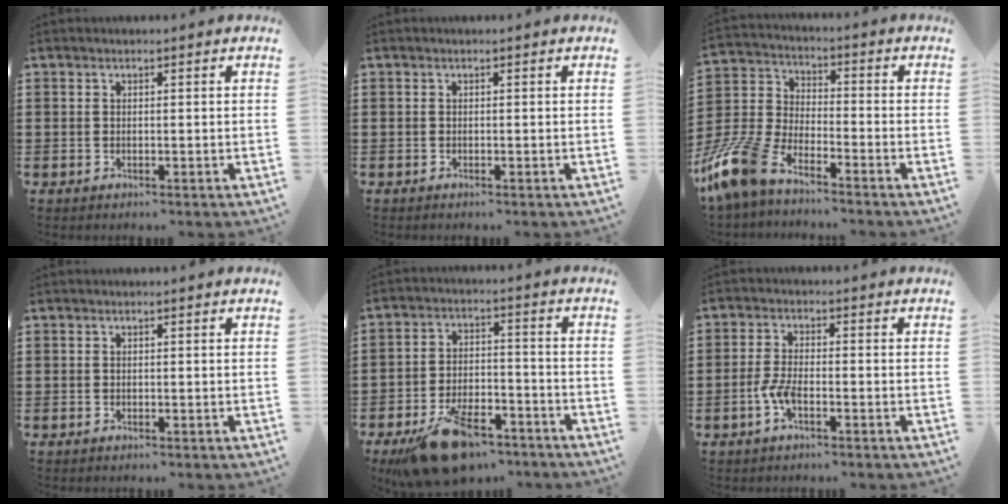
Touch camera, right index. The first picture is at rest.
{"total": 0.0}
{"total": 9.6, "force": [-7.7, 2.8, 5.1], "torque": [-0.154, -0.002, -0.161]}
{"total": 0.0}
{"total": 12.4, "force": [-8.2, 5.3, 7.7], "torque": [-0.141, 0.030, -0.140]}
{"total": 3.7, "force": [-1.6, 1.0, 3.1], "torque": [-0.075, -0.006, -0.035]}